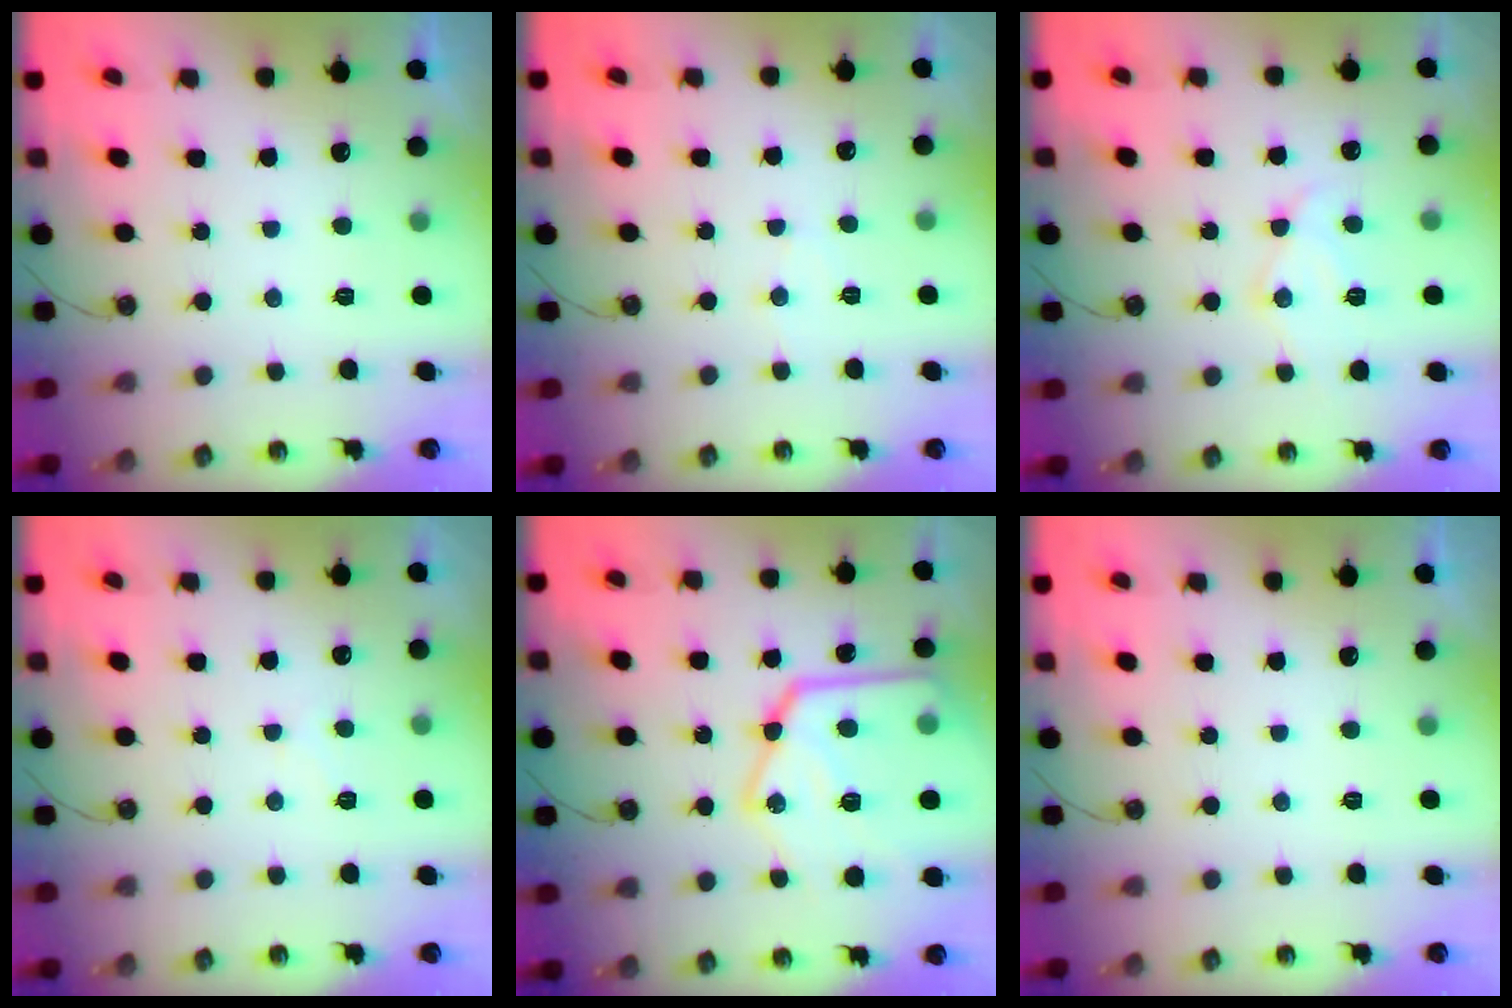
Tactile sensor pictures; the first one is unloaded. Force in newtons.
{"total": 5.3, "press": 5.2, "slide": 0.8}
{"total": 11.6, "press": 11.6, "slide": 0.8}
{"total": 4.7, "press": 4.6, "slide": 0.7}
{"total": 24.8, "press": 24.7, "slide": 2.6}
{"total": 0.0}